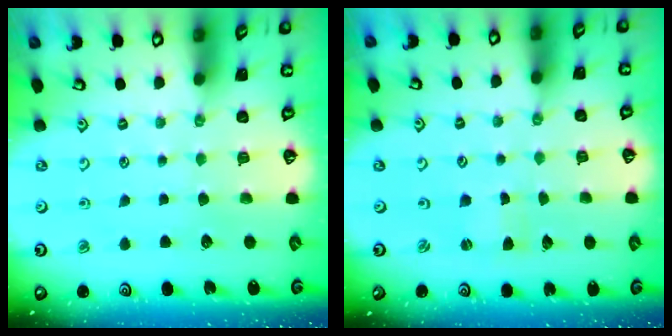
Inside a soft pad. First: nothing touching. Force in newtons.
{"total": 0.8, "press": 0.8, "slide": 0.0}